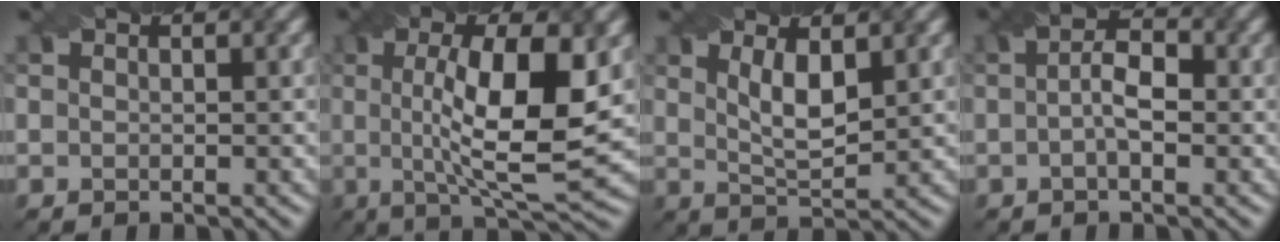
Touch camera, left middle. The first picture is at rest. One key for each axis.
{"total": 11.0, "fx": 1.2, "fy": 2.9, "fz": 10.5, "tx": -0.162, "ty": -0.001, "tz": 0.022}
{"total": 3.5, "fx": 1.3, "fy": 1.1, "fz": 3.1, "tx": -0.064, "ty": -0.006, "tz": 0.027}
{"total": 3.1, "fx": -0.3, "fy": 1.2, "fz": 2.9, "tx": -0.055, "ty": 0.005, "tz": -0.008}